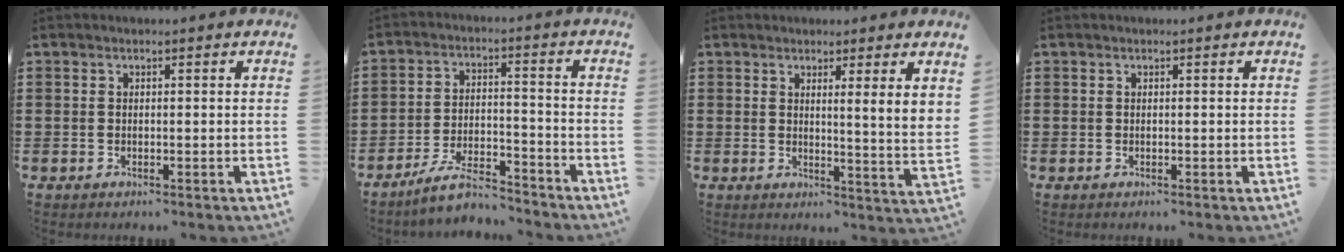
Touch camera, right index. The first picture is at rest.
{"total": 6.8, "force": [-6.1, 0.9, 2.8], "torque": [-0.062, 0.005, -0.118]}
{"total": 3.6, "force": [2.7, -1.0, 2.3], "torque": [-0.045, -0.016, 0.043]}
{"total": 0.0}